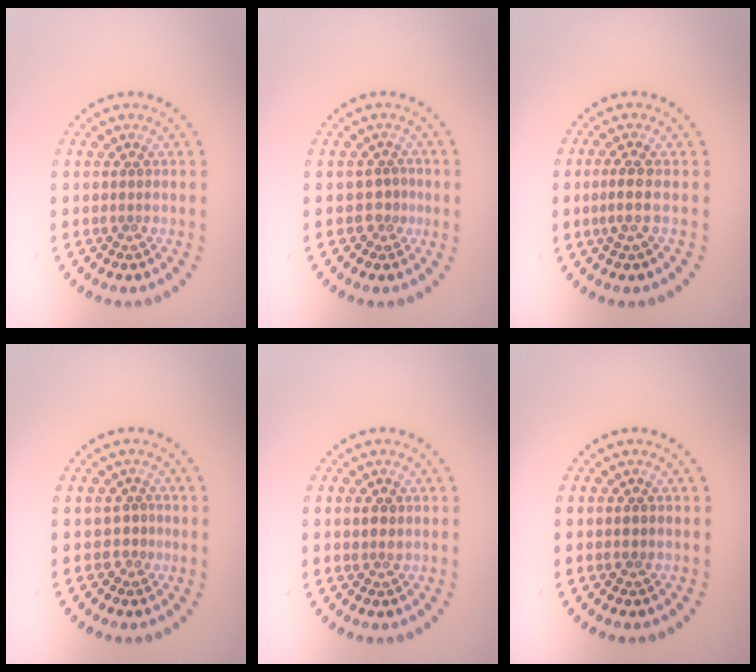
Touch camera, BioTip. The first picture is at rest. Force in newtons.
{"total": 1.3, "press": 0.9, "slide": 0.8}
{"total": 1.7, "press": 1.3, "slide": 1.1}
{"total": 1.1, "press": 0.8, "slide": 0.8}
{"total": 1.2, "press": 1.1, "slide": 0.4}
{"total": 0.8, "press": 0.8, "slide": 0.3}